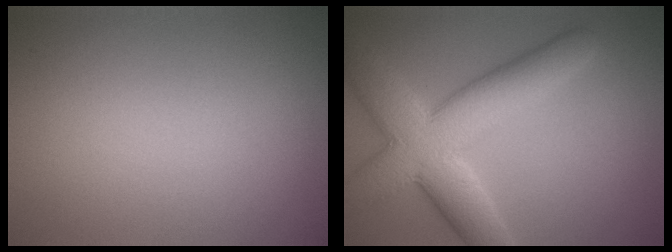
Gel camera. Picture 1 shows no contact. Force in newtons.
{"total": 8.8, "press": 8.8, "slide": 0.6}